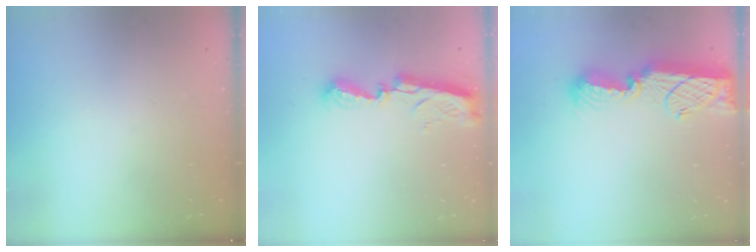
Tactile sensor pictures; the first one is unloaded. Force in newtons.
{"total": 9.1, "press": 9.1, "slide": 0.6}
{"total": 13.4, "press": 13.3, "slide": 0.6}